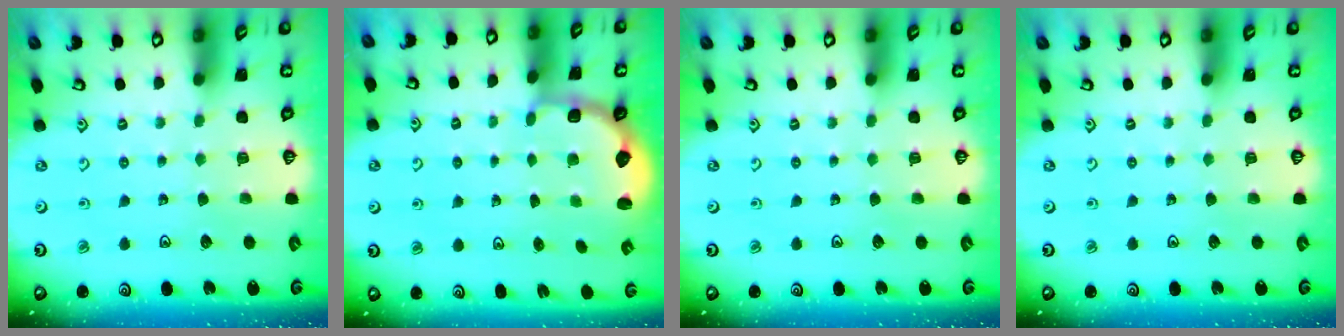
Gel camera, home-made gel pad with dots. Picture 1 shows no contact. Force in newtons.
{"total": 2.8, "press": 2.1, "slide": 1.8}
{"total": 0.0}
{"total": 0.0}